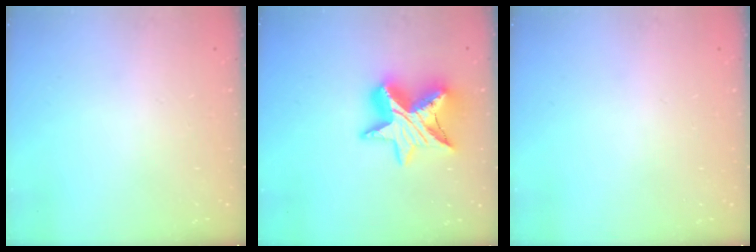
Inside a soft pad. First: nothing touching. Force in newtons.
{"total": 15.7, "press": 15.6, "slide": 1.1}
{"total": 0.0}